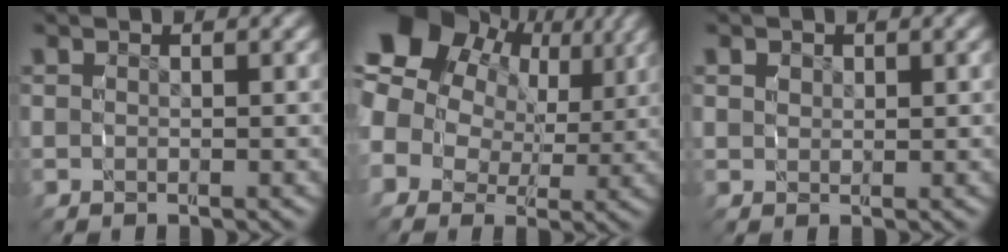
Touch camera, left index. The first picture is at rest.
{"total": 15.0, "force": [4.7, 11.7, 8.3], "torque": [-0.158, 0.024, 0.049]}
{"total": 1.0, "force": [0.5, 0.8, 0.3], "torque": [-0.003, -0.002, 0.014]}